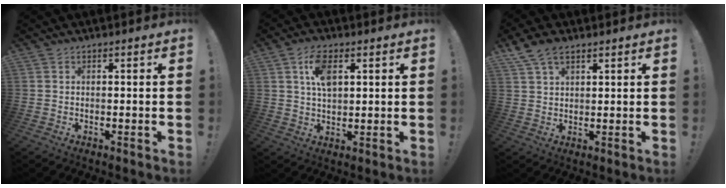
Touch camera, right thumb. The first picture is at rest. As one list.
[{"total": 8.1, "force": [2.9, 4.4, 6.1], "torque": [-0.099, 0.000, 0.051]}, {"total": 6.6, "force": [4.2, 3.2, 4.1], "torque": [-0.076, -0.010, 0.081]}]